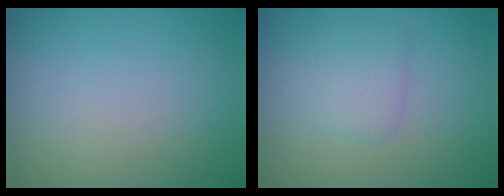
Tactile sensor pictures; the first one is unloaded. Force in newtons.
{"total": 1.9, "press": 1.9, "slide": 0.0}